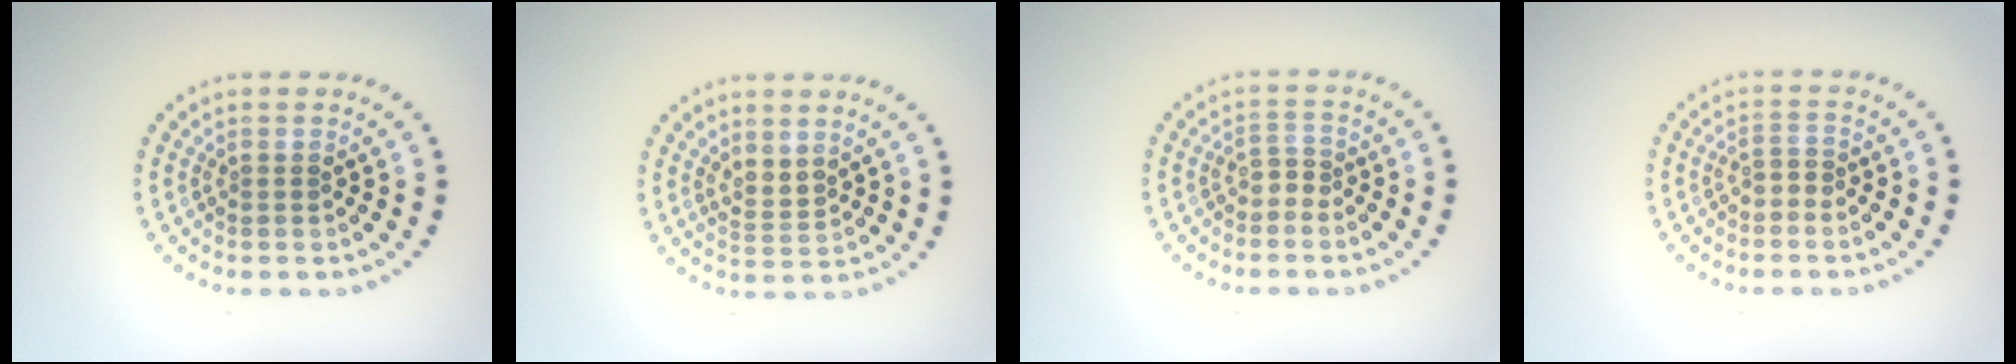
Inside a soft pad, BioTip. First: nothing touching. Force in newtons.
{"total": 1.8, "press": 1.4, "slide": 1.1}
{"total": 1.1, "press": 0.8, "slide": 0.8}
{"total": 1.1, "press": 0.9, "slide": 0.6}